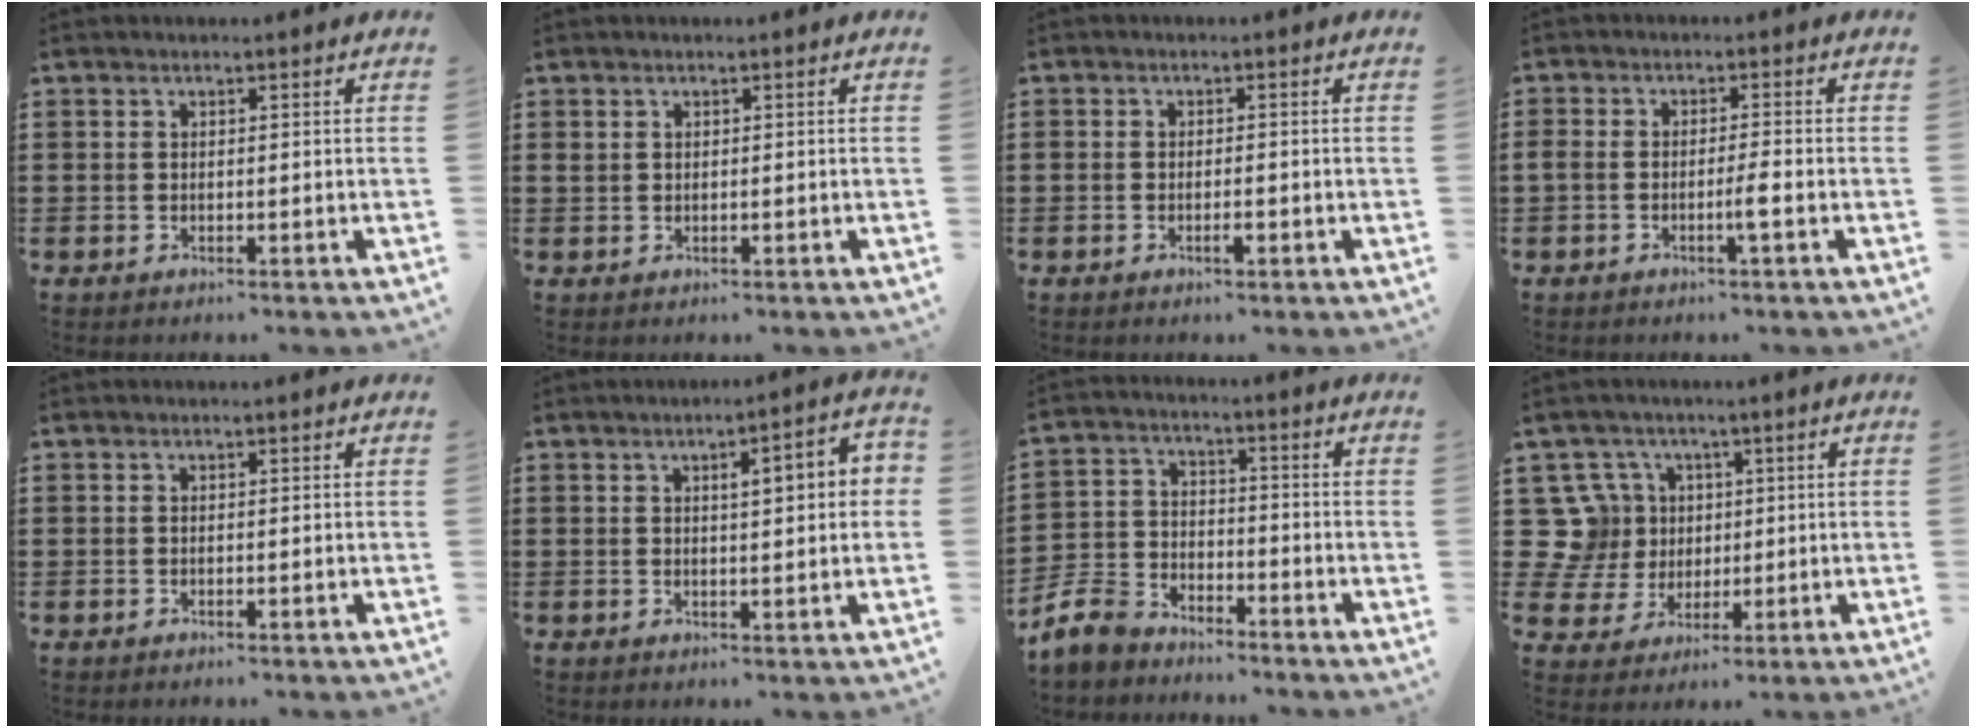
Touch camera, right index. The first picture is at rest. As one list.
[{"total": 0.7, "force": [0.3, 0.6, 0.3], "torque": [-0.008, 0.004, 0.005]}, {"total": 1.6, "force": [-0.8, 0.5, 1.2], "torque": [-0.024, -0.002, -0.014]}, {"total": 2.9, "force": [-1.3, 0.3, 2.6], "torque": [-0.048, -0.001, -0.025]}, {"total": 0.0}, {"total": 4.2, "force": [0.7, 0.9, 4.0], "torque": [-0.059, -0.001, 0.004]}, {"total": 7.4, "force": [-6.8, 2.4, 1.7], "torque": [-0.064, 0.011, -0.142]}, {"total": 9.6, "force": [2.0, 9.0, 2.6], "torque": [-0.112, 0.008, 0.042]}]